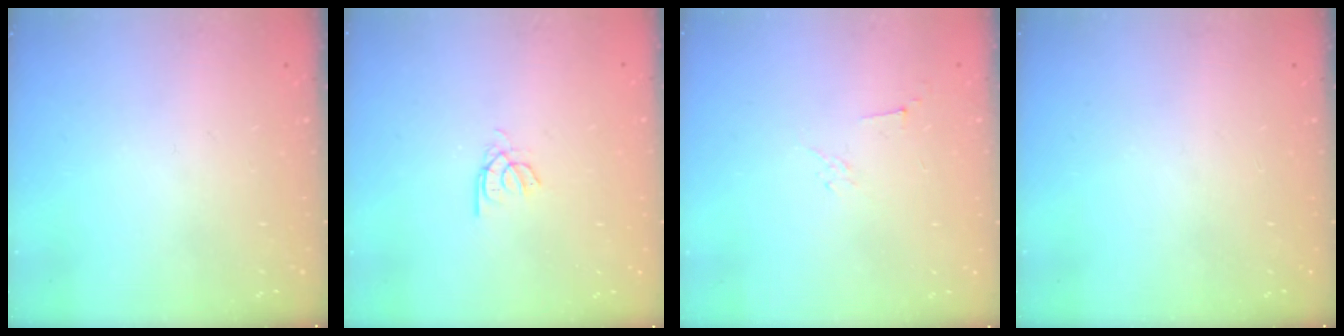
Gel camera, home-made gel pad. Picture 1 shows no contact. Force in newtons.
{"total": 2.3, "press": 2.3, "slide": 0.2}
{"total": 2.9, "press": 2.8, "slide": 0.8}
{"total": 0.0}